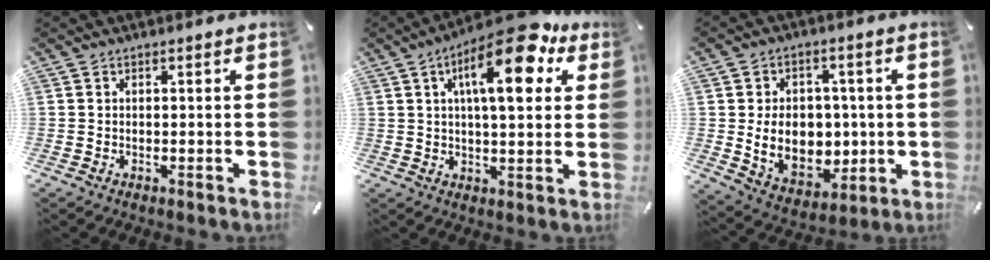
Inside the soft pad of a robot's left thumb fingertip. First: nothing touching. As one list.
[{"total": 16.8, "force": [7.7, 6.0, 13.6], "torque": [-0.213, -0.023, 0.120]}, {"total": 12.9, "force": [-0.3, 10.4, 7.6], "torque": [-0.124, 0.005, 0.007]}]